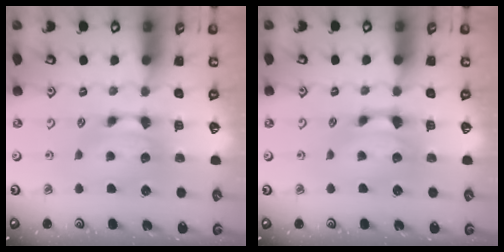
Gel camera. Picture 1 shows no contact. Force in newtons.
{"total": 0.8, "press": 0.2, "slide": 0.7}